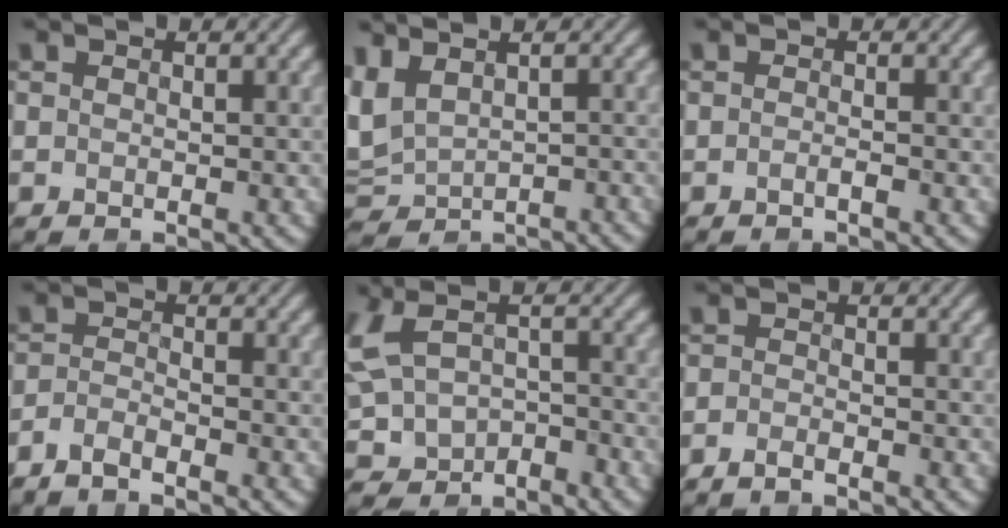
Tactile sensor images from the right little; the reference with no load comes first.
{"total": 3.4, "force": [-0.2, 2.4, 2.4], "torque": [-0.051, -0.004, 0.015]}
{"total": 0.7, "force": [-0.4, 0.2, 0.5], "torque": [-0.004, -0.001, -0.008]}
{"total": 2.1, "force": [-2.0, 0.1, 0.8], "torque": [-0.020, -0.004, -0.046]}
{"total": 6.6, "force": [-1.2, 5.0, 4.3], "torque": [-0.131, -0.020, 0.003]}
{"total": 1.2, "force": [-1.0, 0.2, 0.5], "torque": [-0.005, -0.003, -0.022]}